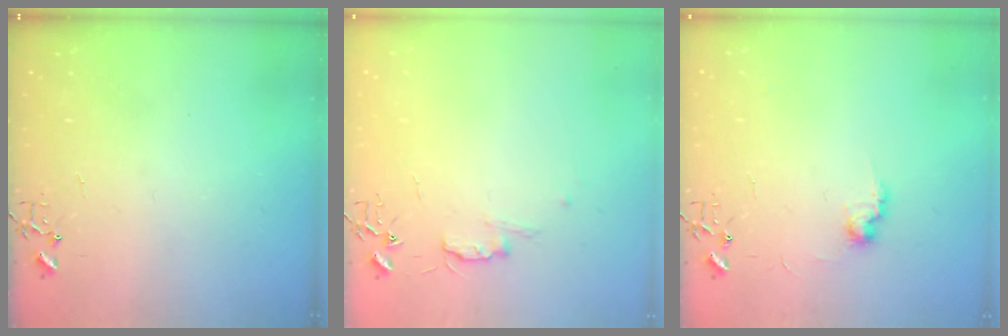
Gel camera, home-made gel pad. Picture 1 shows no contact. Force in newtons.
{"total": 5.8, "press": 5.7, "slide": 0.7}
{"total": 7.5, "press": 7.4, "slide": 0.3}